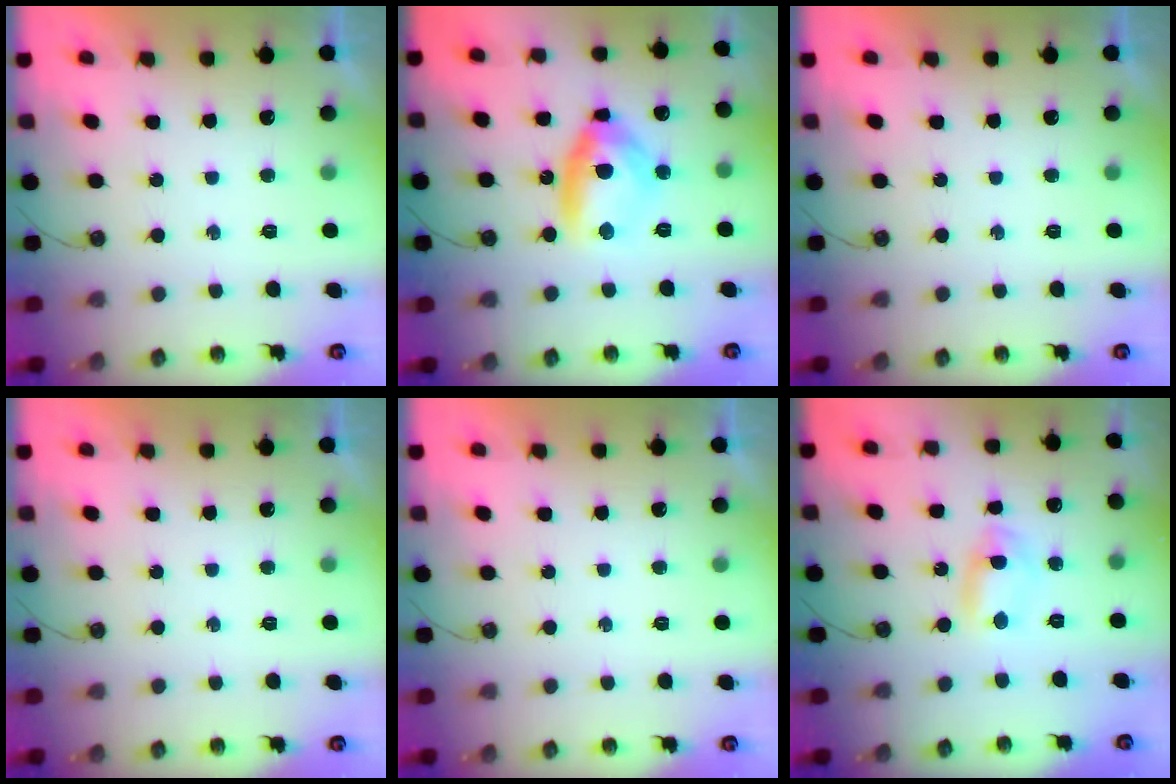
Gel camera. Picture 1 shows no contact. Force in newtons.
{"total": 12.1, "press": 12.1, "slide": 1.2}
{"total": 0.0}
{"total": 0.0}
{"total": 0.0}
{"total": 2.7, "press": 2.5, "slide": 1.2}